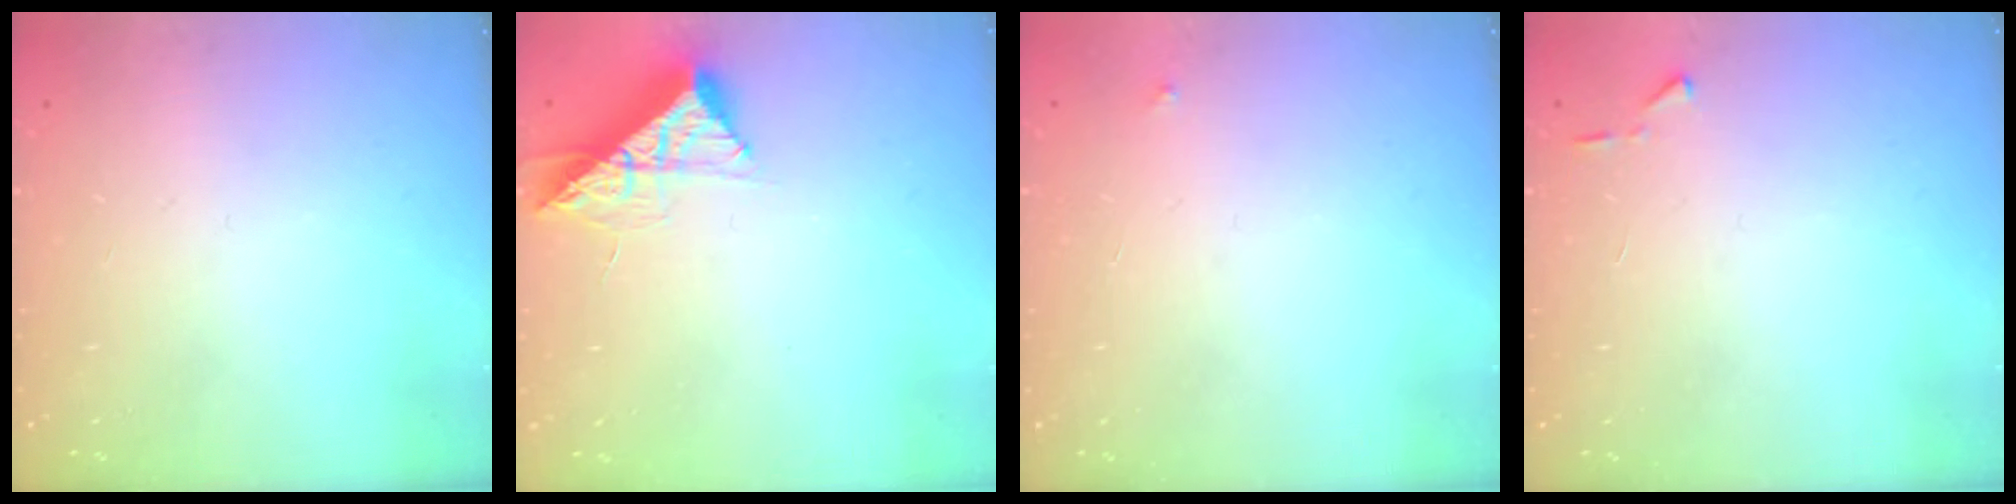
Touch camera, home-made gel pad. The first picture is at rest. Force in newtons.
{"total": 10.4, "press": 10.4, "slide": 0.7}
{"total": 2.5, "press": 2.4, "slide": 0.4}
{"total": 4.1, "press": 4.0, "slide": 0.5}